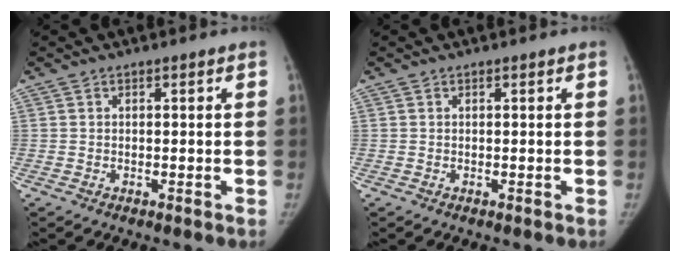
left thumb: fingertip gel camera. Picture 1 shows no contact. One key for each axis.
{"total": 0.0}